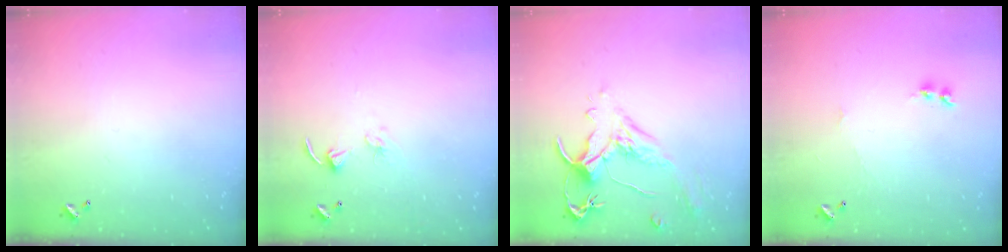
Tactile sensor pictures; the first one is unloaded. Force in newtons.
{"total": 2.7, "press": 2.7, "slide": 0.2}
{"total": 1.6, "press": 1.1, "slide": 1.2}
{"total": 1.9, "press": 1.8, "slide": 0.5}